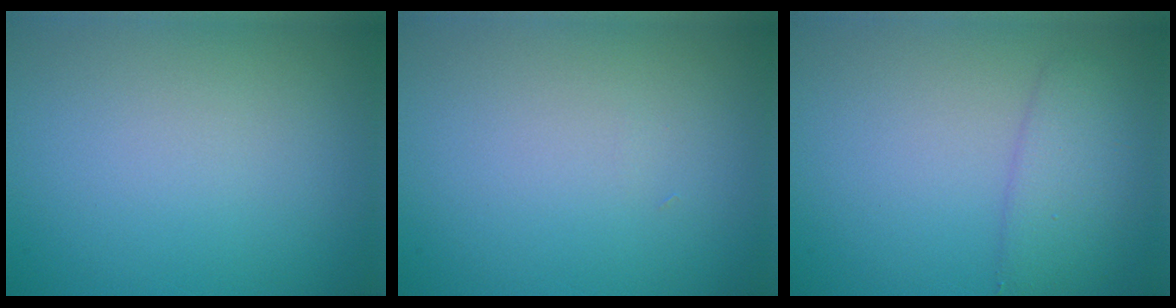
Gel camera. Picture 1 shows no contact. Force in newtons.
{"total": 0.0}
{"total": 2.9, "press": 2.9, "slide": 0.1}